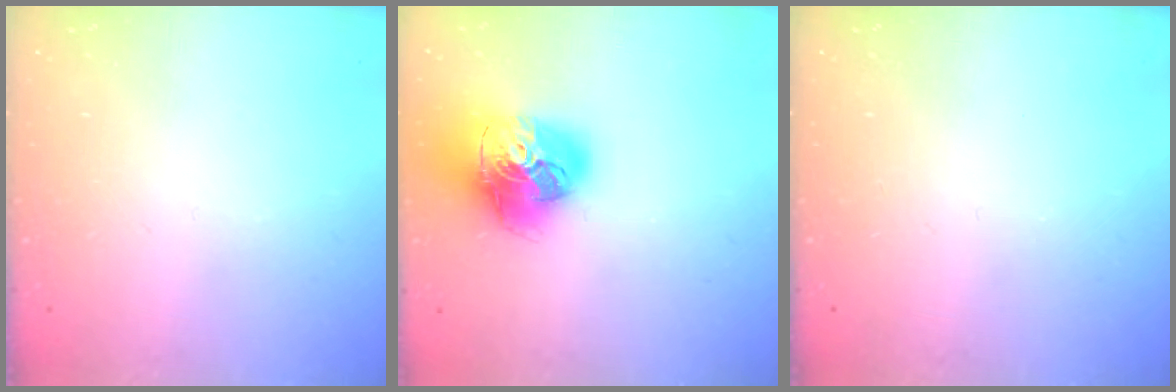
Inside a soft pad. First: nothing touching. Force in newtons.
{"total": 20.5, "press": 20.4, "slide": 2.4}
{"total": 0.0}